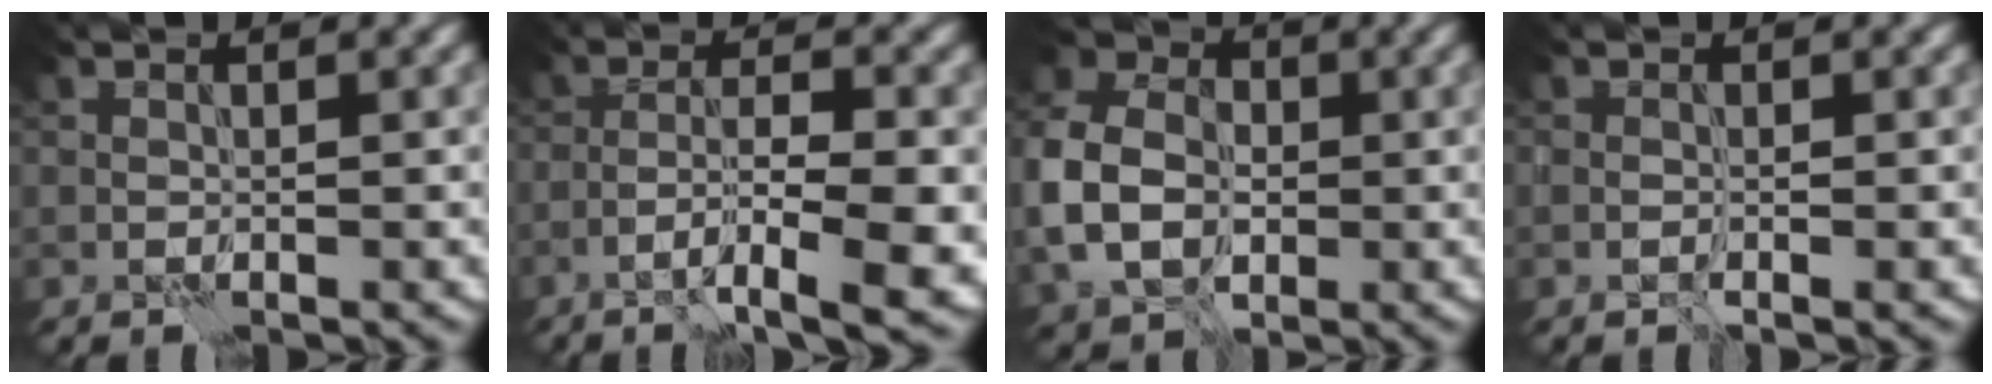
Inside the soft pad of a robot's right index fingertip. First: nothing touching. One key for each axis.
{"total": 8.9, "fx": -4.0, "fy": 2.3, "fz": 7.6, "tx": -0.124, "ty": -0.004, "tz": -0.059}
{"total": 8.6, "fx": -1.0, "fy": 6.7, "fz": 5.2, "tx": -0.132, "ty": 0.000, "tz": -0.032}
{"total": 0.9, "fx": -0.3, "fy": 0.5, "fz": 0.7, "tx": -0.013, "ty": 0.000, "tz": -0.008}